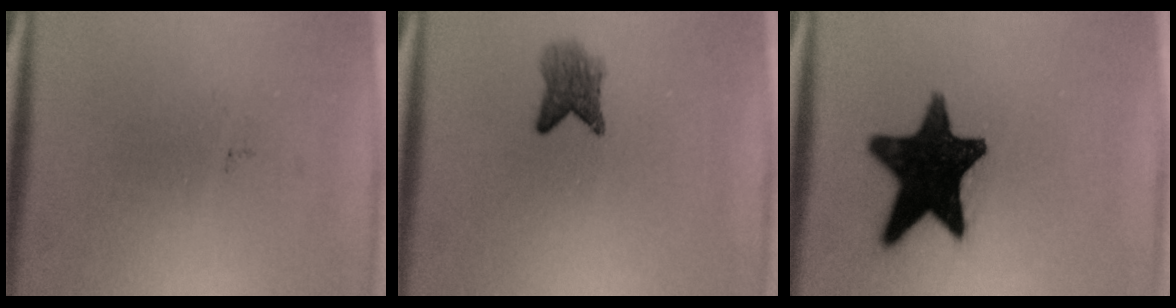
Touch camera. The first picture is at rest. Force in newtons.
{"total": 3.2}
{"total": 16.5}